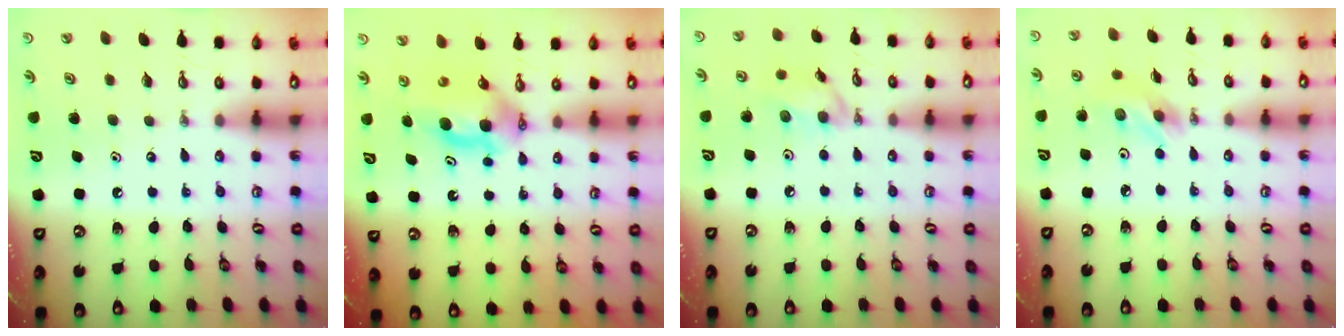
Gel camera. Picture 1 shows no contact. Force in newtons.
{"total": 5.9, "press": 5.6, "slide": 1.9}
{"total": 8.9, "press": 8.9, "slide": 1.1}
{"total": 5.8, "press": 5.8, "slide": 0.7}